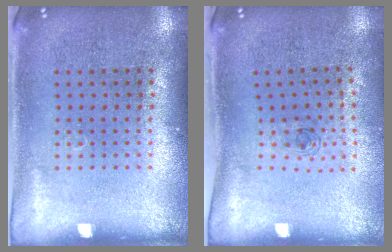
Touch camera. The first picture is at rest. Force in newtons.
{"total": 0.6, "press": 0.2, "slide": 0.6}